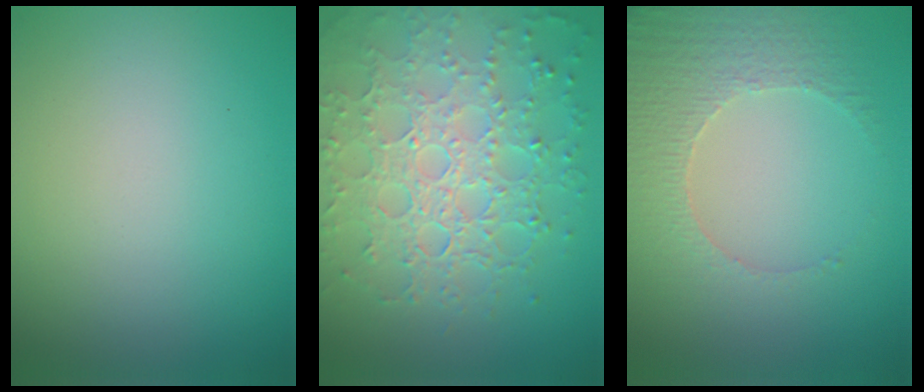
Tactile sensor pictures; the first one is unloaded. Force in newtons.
{"total": 8.1, "press": 5.7, "slide": 5.8}
{"total": 4.7, "press": 3.5, "slide": 3.1}